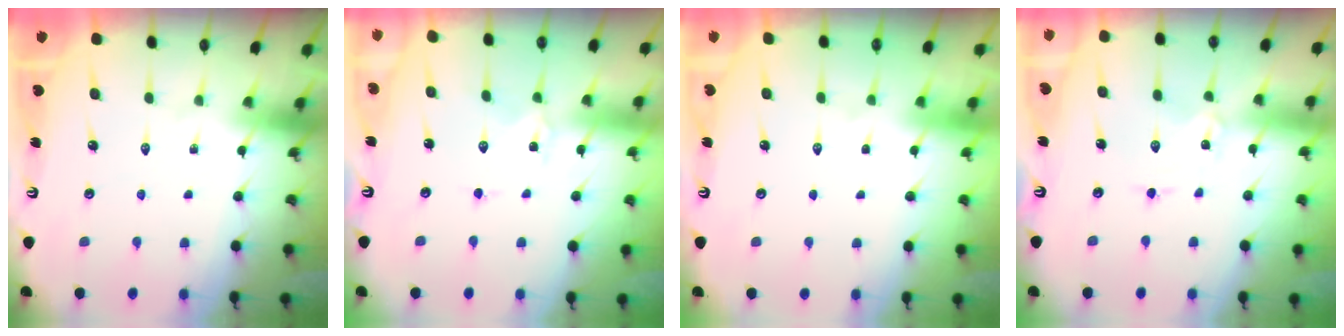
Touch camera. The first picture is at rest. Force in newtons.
{"total": 2.8, "press": 2.8, "slide": 0.3}
{"total": 1.4, "press": 1.4, "slide": 0.2}
{"total": 0.0}